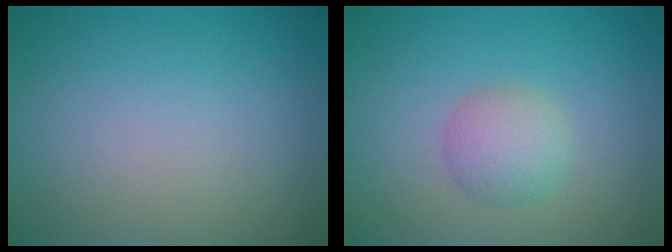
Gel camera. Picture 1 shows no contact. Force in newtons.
{"total": 2.7, "press": 2.7, "slide": 0.1}